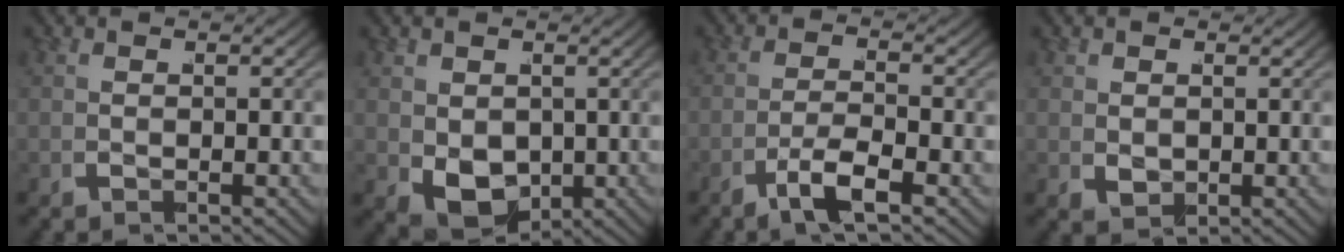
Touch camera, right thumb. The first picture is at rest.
{"total": 6.1, "force": [-1.5, 4.7, 3.5], "torque": [-0.098, -0.054, -0.007]}
{"total": 2.9, "force": [-2.3, 0.6, 1.6], "torque": [-0.034, -0.006, -0.050]}
{"total": 1.6, "force": [0.3, 1.4, 0.9], "torque": [-0.015, -0.015, 0.010]}